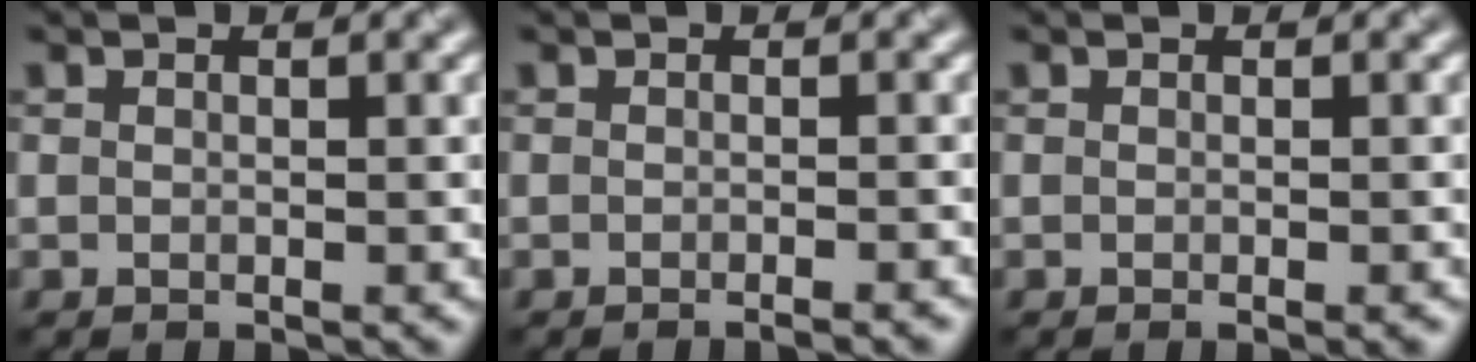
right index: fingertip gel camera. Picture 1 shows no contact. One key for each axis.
{"total": 1.2, "fx": -1.0, "fy": 0.1, "fz": 0.6, "tx": -0.001, "ty": -0.002, "tz": -0.019}
{"total": 0.9, "fx": -0.4, "fy": 0.1, "fz": 0.7, "tx": -0.010, "ty": -0.003, "tz": -0.007}